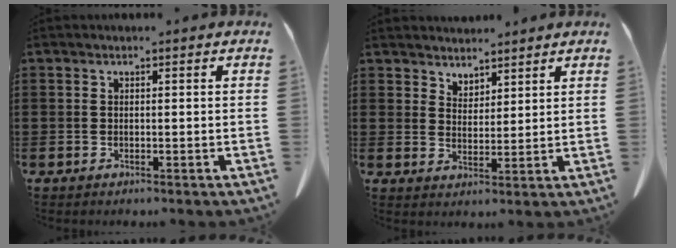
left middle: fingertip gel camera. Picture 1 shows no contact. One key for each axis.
{"total": 3.7, "fx": 3.5, "fy": 1.3, "fz": -0.4, "tx": -0.004, "ty": -0.008, "tz": 0.067}